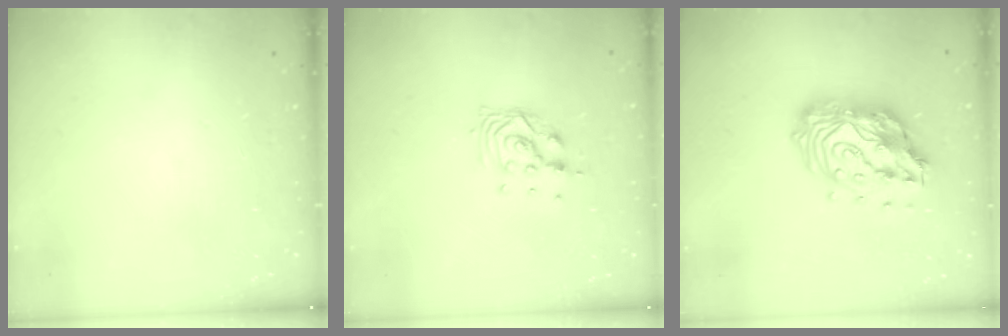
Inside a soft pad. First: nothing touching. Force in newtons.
{"total": 8.5, "press": 8.5, "slide": 0.8}
{"total": 16.8, "press": 16.7, "slide": 1.6}